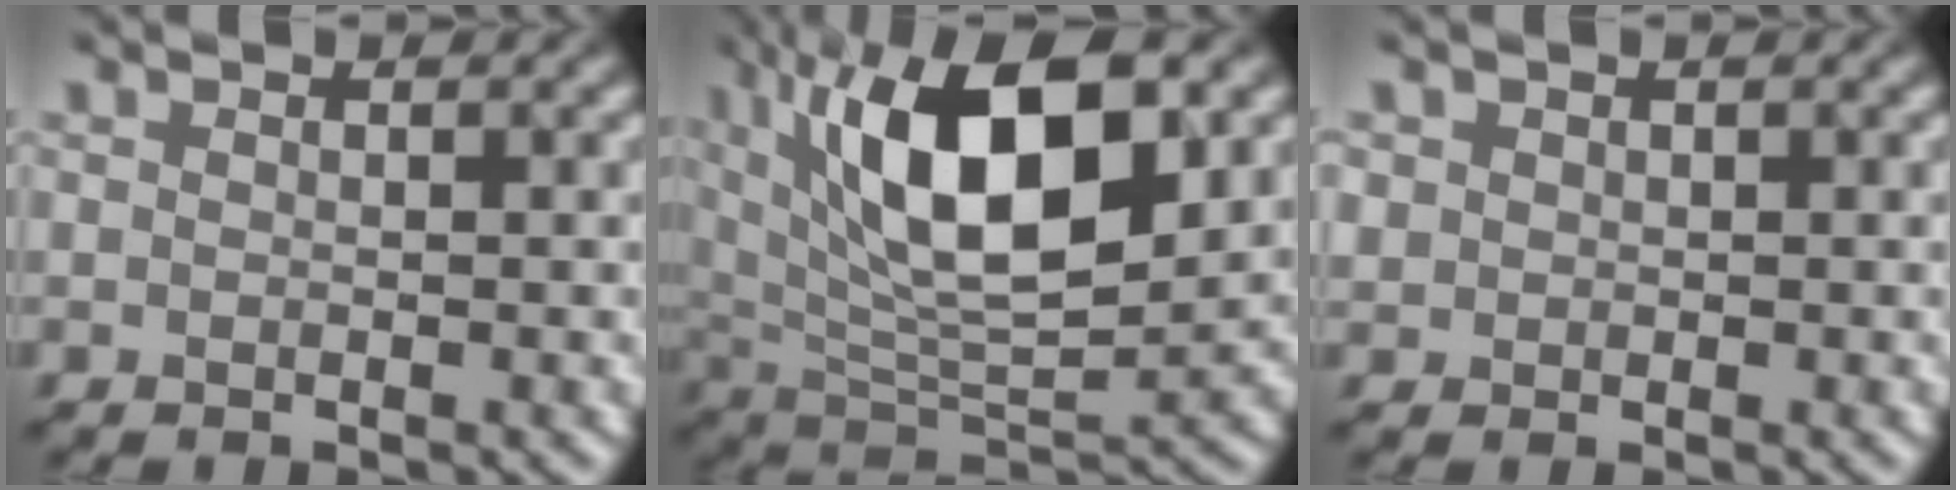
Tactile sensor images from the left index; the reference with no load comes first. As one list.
[{"total": 12.2, "force": [4.0, 4.8, 10.5], "torque": [-0.173, 0.004, 0.067]}, {"total": 0.8, "force": [0.2, 0.8, 0.1], "torque": [-0.003, -0.003, 0.007]}]